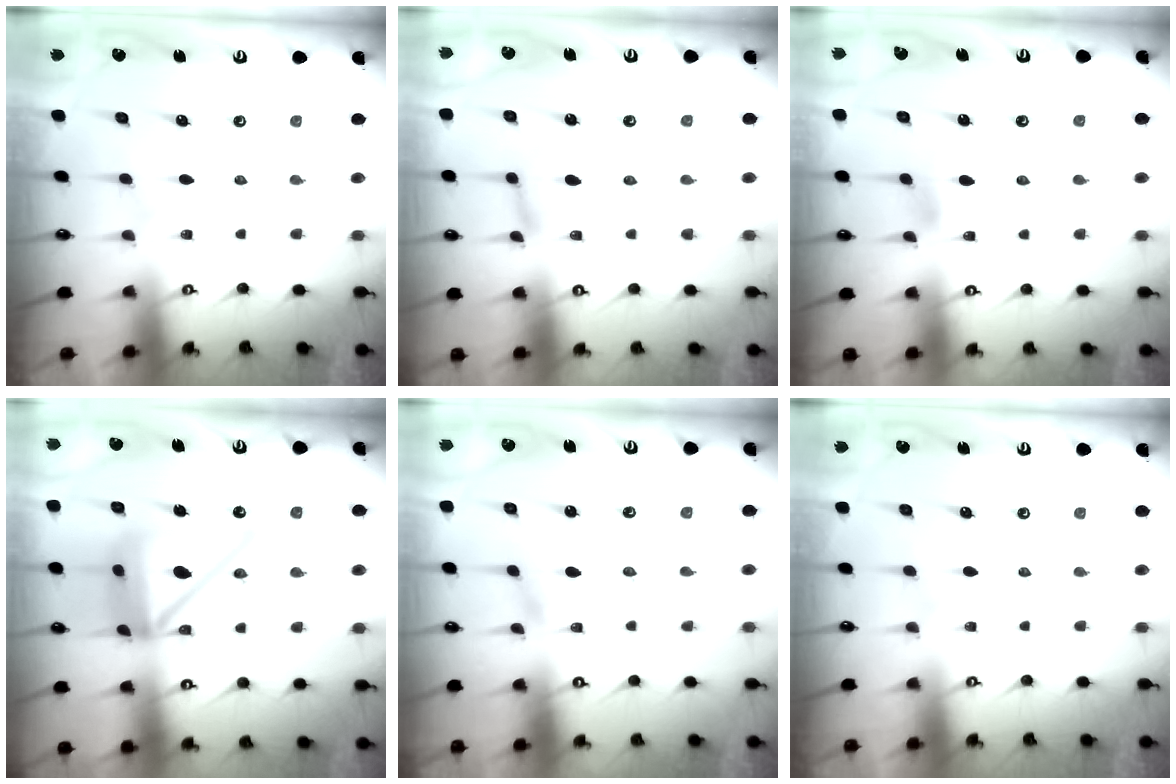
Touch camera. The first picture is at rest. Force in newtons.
{"total": 2.6, "press": 2.6, "slide": 0.3}
{"total": 3.6, "press": 3.6, "slide": 0.4}
{"total": 18.5, "press": 18.4, "slide": 1.9}
{"total": 1.8, "press": 1.8, "slide": 0.2}
{"total": 0.0}